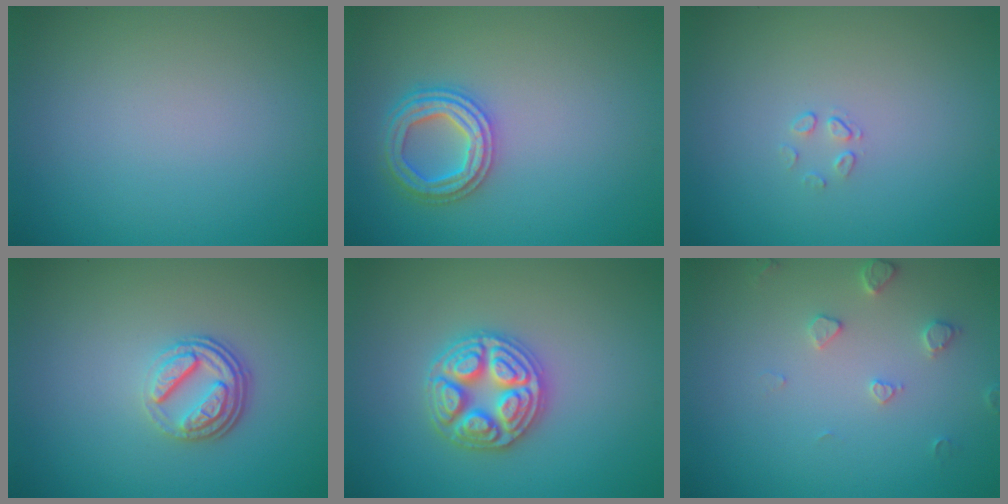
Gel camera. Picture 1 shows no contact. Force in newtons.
{"total": 3.5, "press": 3.4, "slide": 1.1}
{"total": 0.7, "press": 0.4, "slide": 0.6}
{"total": 3.7, "press": 2.7, "slide": 2.6}
{"total": 4.9, "press": 4.8, "slide": 0.7}
{"total": 1.9, "press": 1.8, "slide": 0.3}